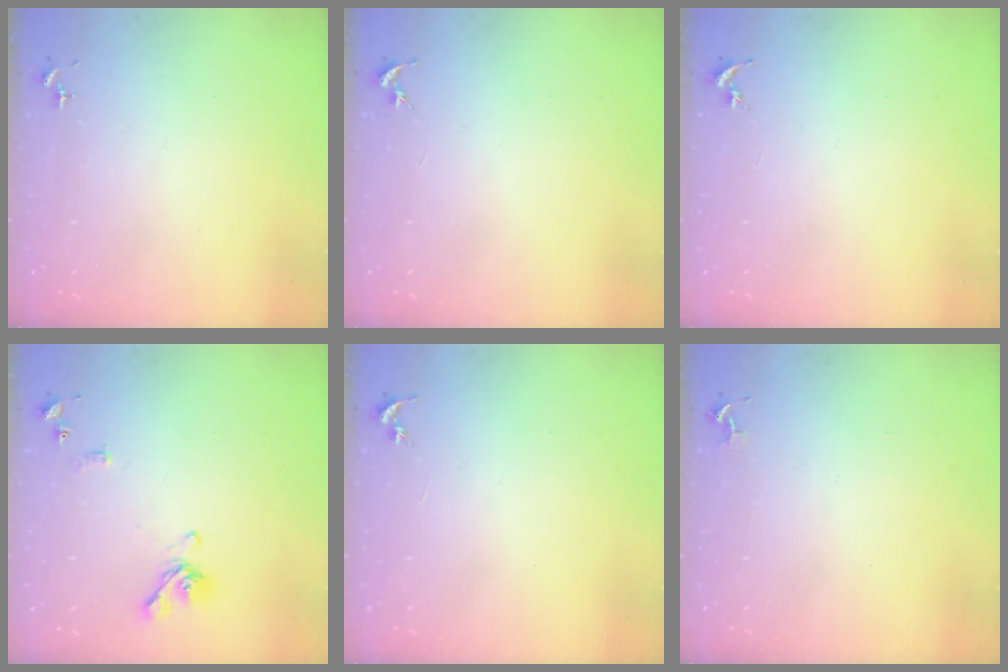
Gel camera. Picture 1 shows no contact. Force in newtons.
{"total": 0.0}
{"total": 0.0}
{"total": 10.1, "press": 10.0, "slide": 1.4}
{"total": 0.0}
{"total": 3.1, "press": 3.1, "slide": 0.4}